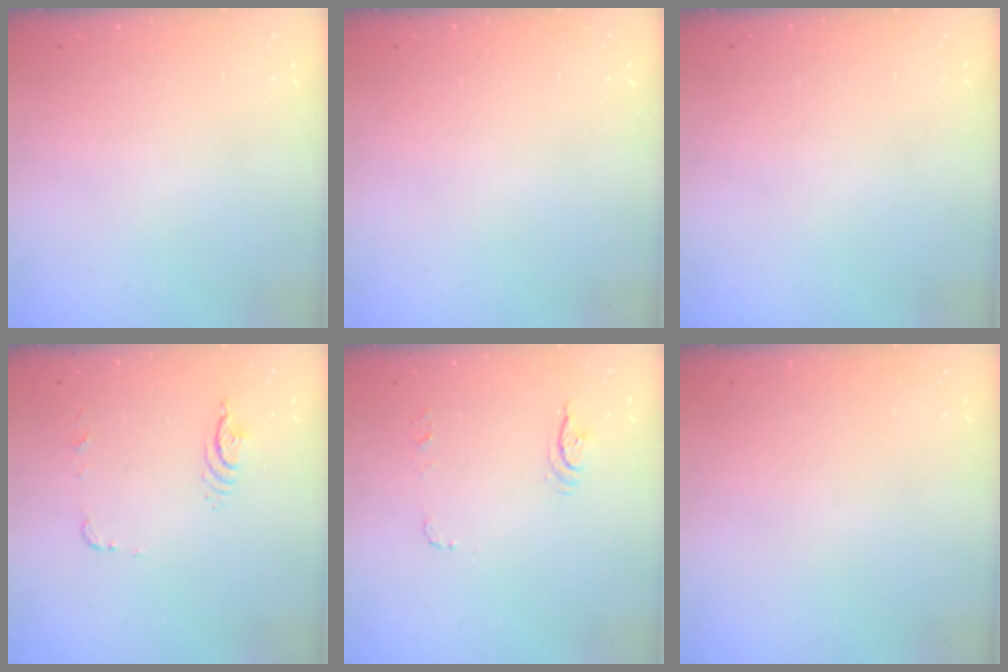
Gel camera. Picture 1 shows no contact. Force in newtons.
{"total": 0.0}
{"total": 0.0}
{"total": 6.7, "press": 6.7, "slide": 0.5}
{"total": 6.0, "press": 6.0, "slide": 0.4}
{"total": 0.0}